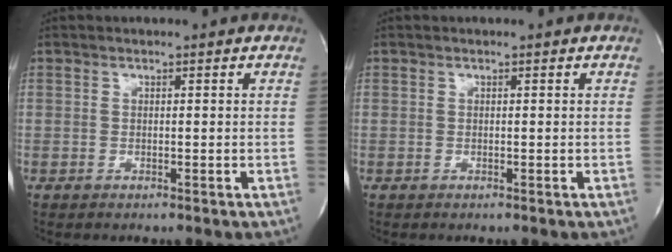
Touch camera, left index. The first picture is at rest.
{"total": 0.0}